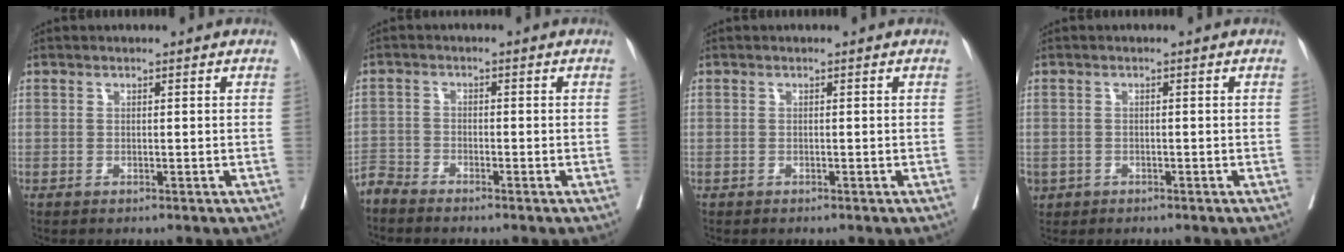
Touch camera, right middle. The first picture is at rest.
{"total": 2.5, "force": [-2.5, 0.0, -0.2], "torque": [0.007, -0.012, -0.052]}
{"total": 0.0}
{"total": 2.4, "force": [-1.4, 1.9, 0.5], "torque": [-0.015, -0.003, -0.023]}